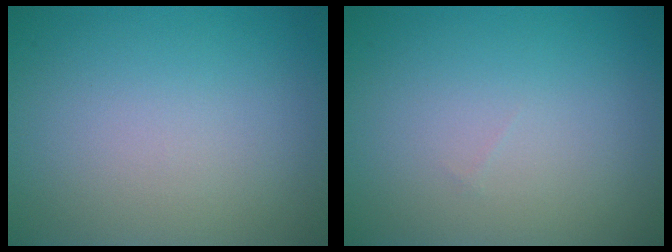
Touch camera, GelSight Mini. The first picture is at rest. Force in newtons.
{"total": 0.0}